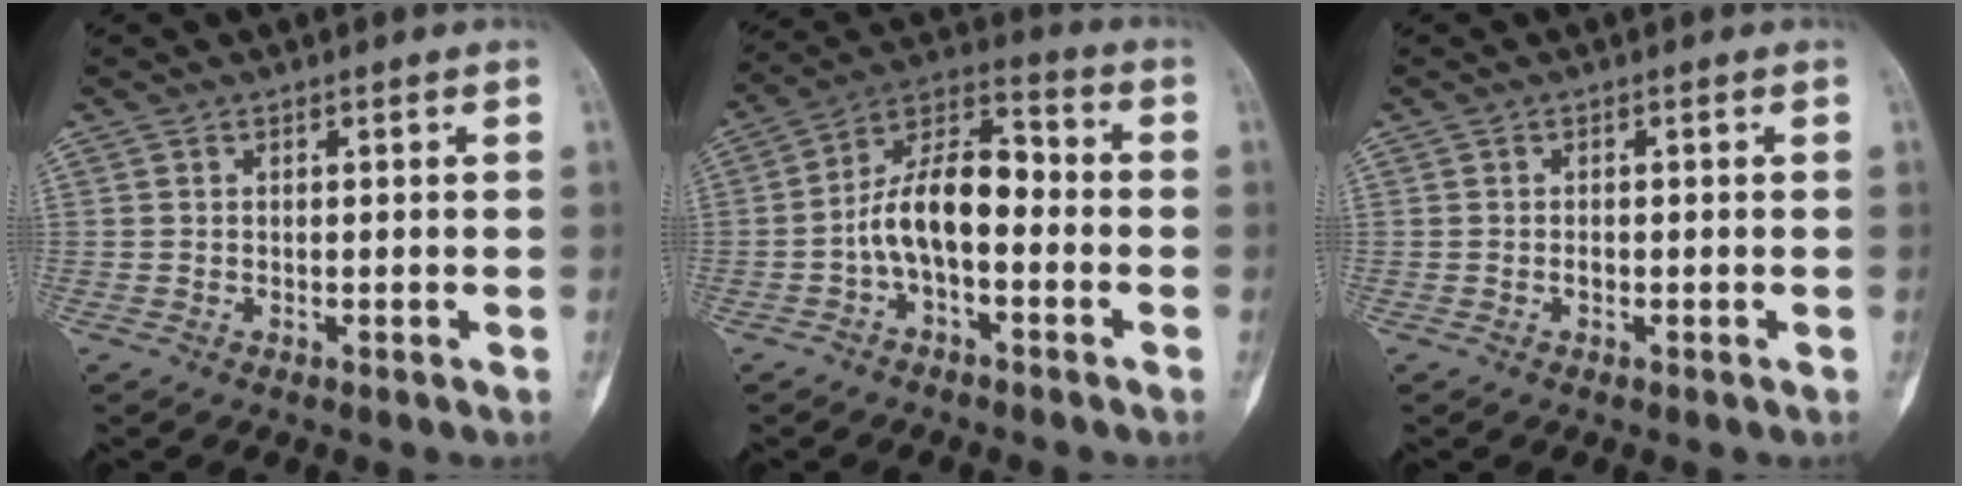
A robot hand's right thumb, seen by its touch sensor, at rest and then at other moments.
{"total": 11.8, "force": [-2.3, 6.0, 9.9], "torque": [-0.165, 0.050, -0.052]}
{"total": 1.9, "force": [-0.5, 1.0, 1.5], "torque": [-0.026, 0.003, -0.010]}